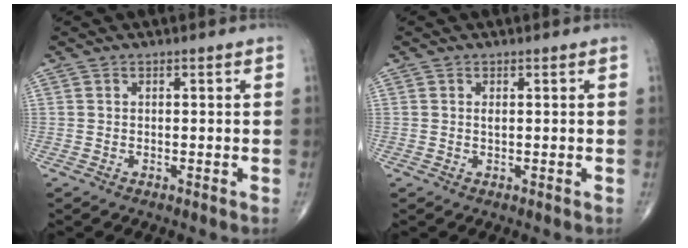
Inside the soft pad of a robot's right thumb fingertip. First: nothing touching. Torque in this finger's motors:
{"motor_torque": [1.18, 1.06, 0.23, -0.43, 0.00]}